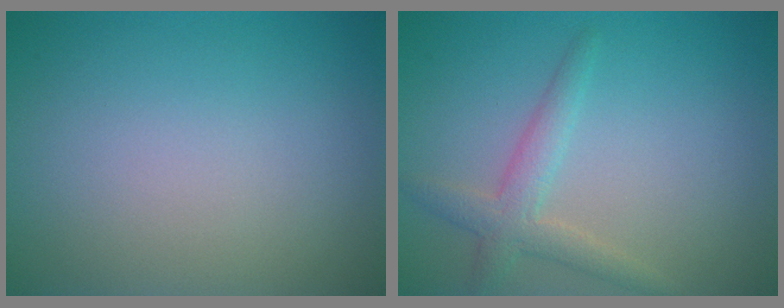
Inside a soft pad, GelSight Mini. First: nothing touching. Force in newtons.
{"total": 2.6, "press": 2.6, "slide": 0.1}